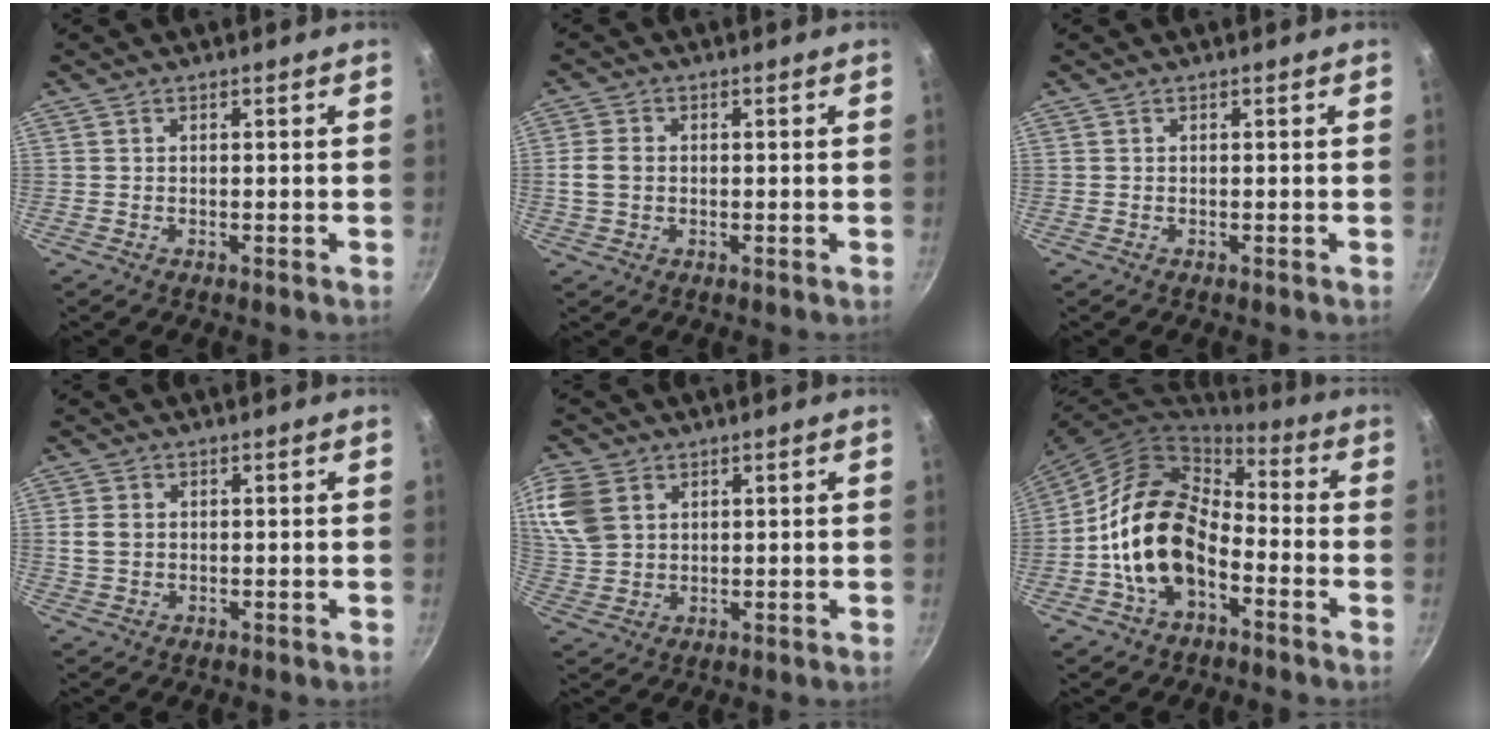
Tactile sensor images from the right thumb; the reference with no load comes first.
{"total": 4.0, "force": [-0.1, 3.1, 2.5], "torque": [-0.041, 0.007, -0.003]}
{"total": 0.0}
{"total": 3.3, "force": [0.3, 2.6, 2.0], "torque": [-0.032, 0.002, 0.007]}
{"total": 11.8, "force": [4.4, 8.8, 6.4], "torque": [-0.137, -0.005, 0.092]}
{"total": 17.2, "force": [-4.7, 11.4, 12.1], "torque": [-0.197, 0.050, -0.098]}